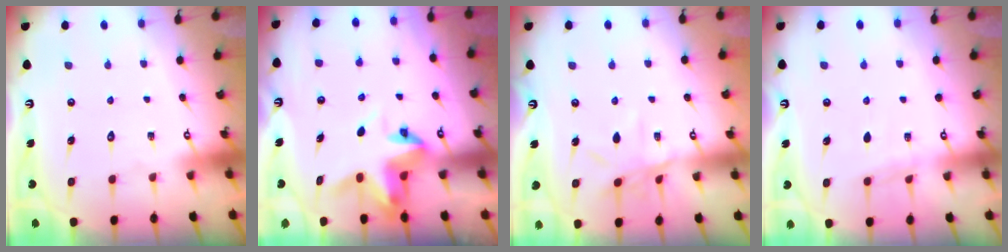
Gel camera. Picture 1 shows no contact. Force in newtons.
{"total": 4.7, "press": 4.7, "slide": 0.2}
{"total": 7.5, "press": 7.5, "slide": 0.4}
{"total": 4.8, "press": 4.8, "slide": 0.5}